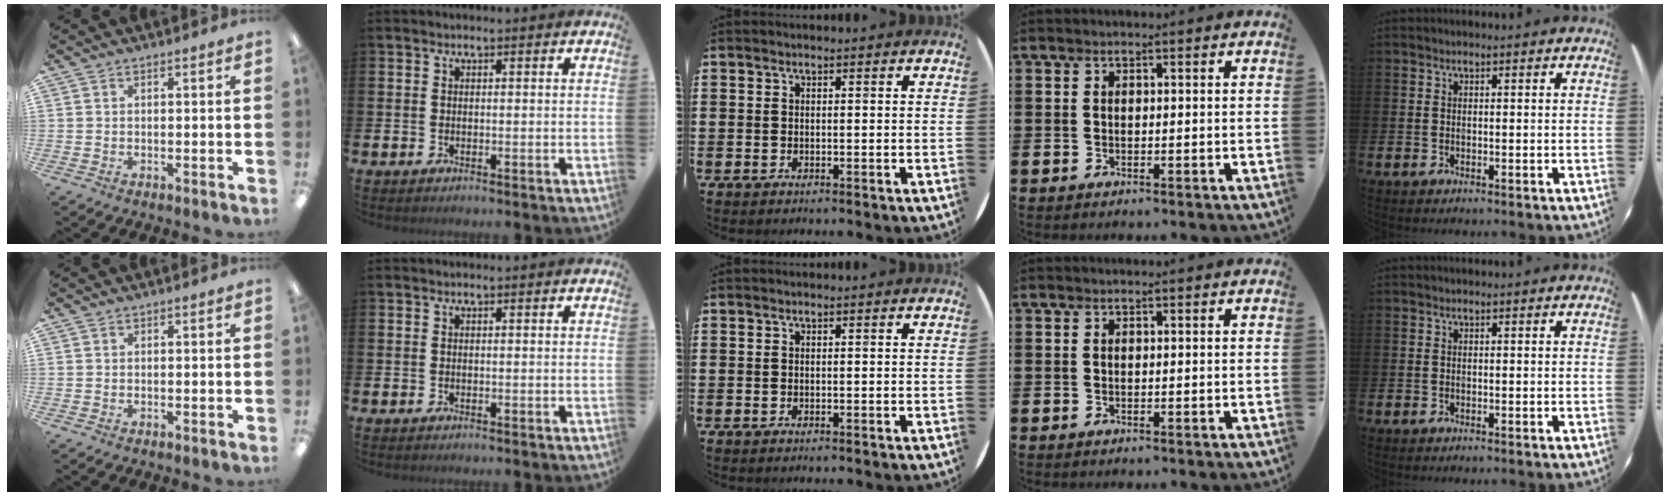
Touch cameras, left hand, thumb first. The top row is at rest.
{}